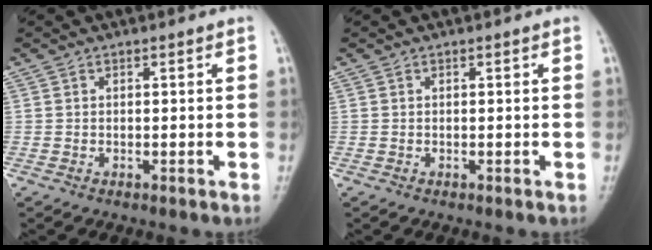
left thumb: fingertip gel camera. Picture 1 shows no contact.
{"total": 0.0}